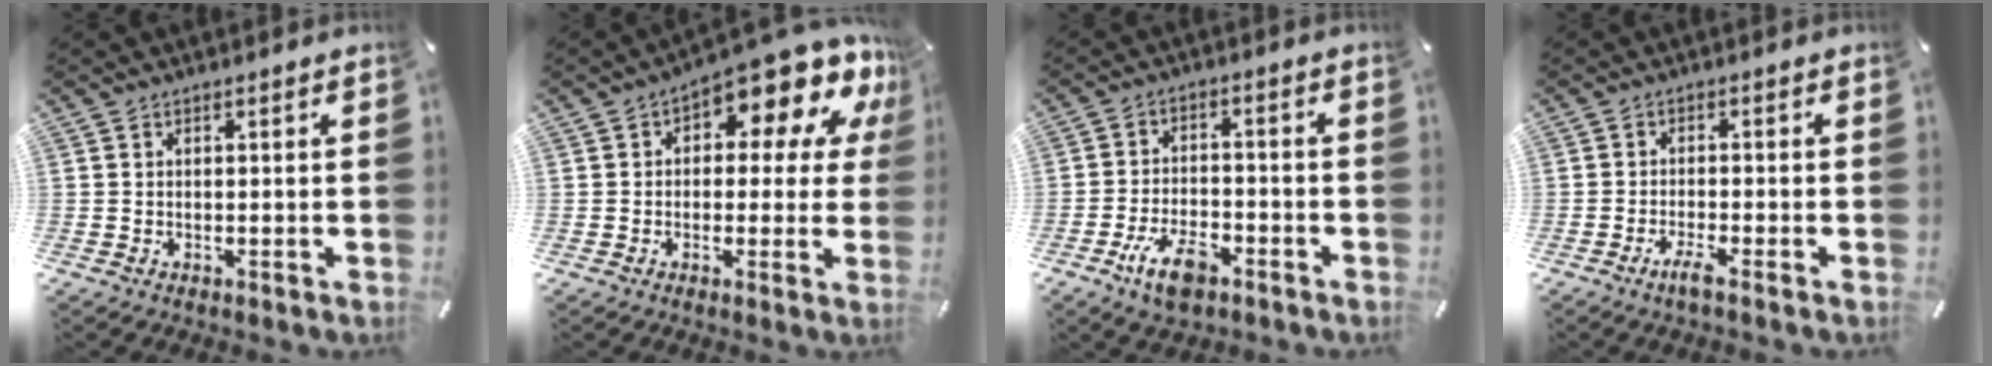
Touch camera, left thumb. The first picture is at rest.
{"total": 12.9, "force": [8.2, 4.8, 8.8], "torque": [-0.116, -0.077, 0.133]}
{"total": 8.5, "force": [-4.9, 4.2, 5.6], "torque": [-0.112, 0.017, -0.087]}
{"total": 3.4, "force": [-2.4, 0.3, 2.4], "torque": [-0.050, -0.001, -0.045]}